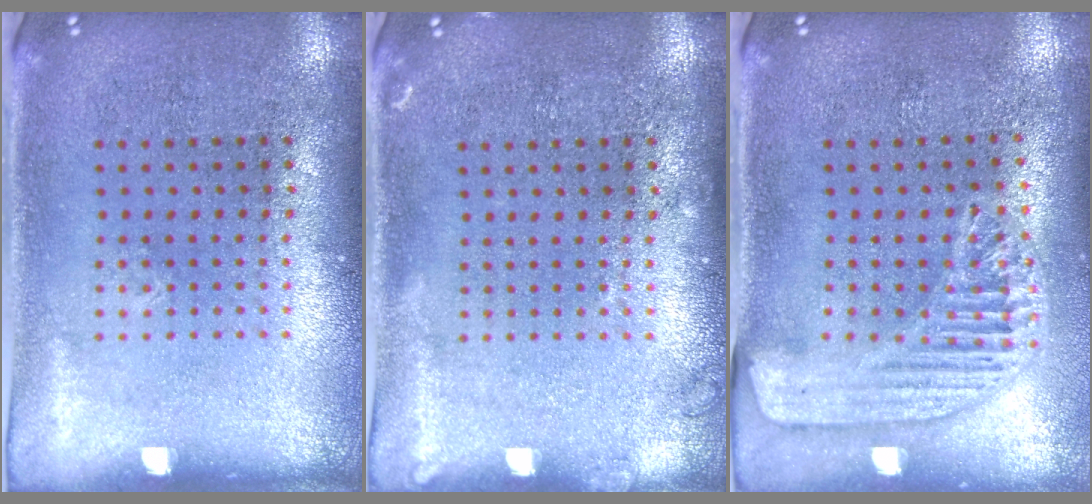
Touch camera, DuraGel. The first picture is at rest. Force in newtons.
{"total": 0.9, "press": 0.9, "slide": 0.2}
{"total": 1.6, "press": 1.6, "slide": 0.4}